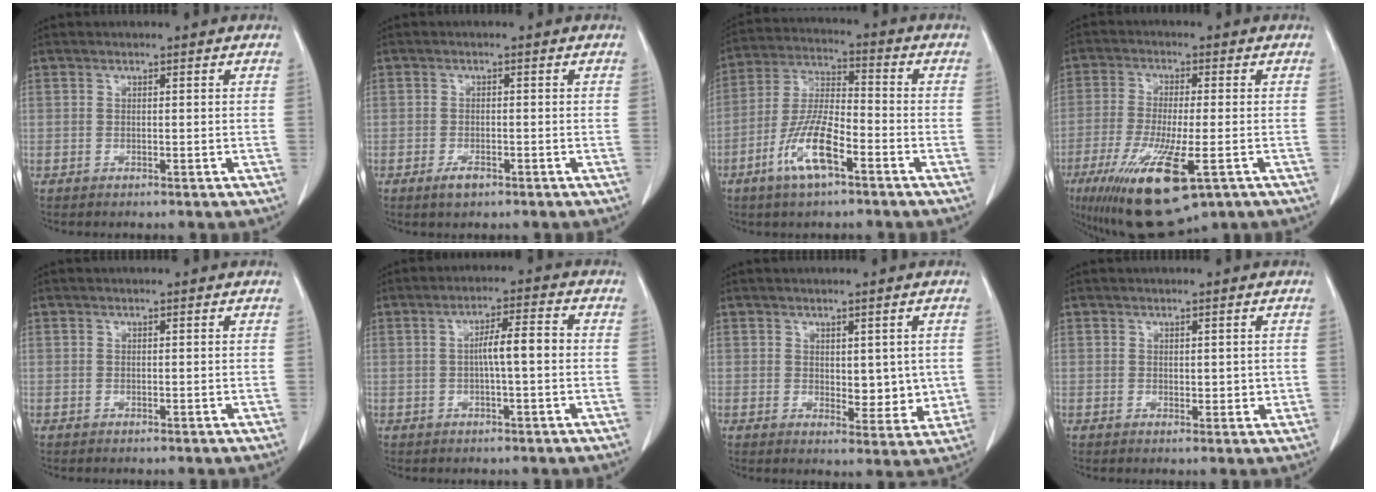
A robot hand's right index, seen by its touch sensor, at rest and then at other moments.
{"total": 2.2, "force": [-1.4, 1.0, 1.4], "torque": [-0.026, 0.001, -0.021]}
{"total": 10.5, "force": [-5.1, 2.5, 8.8], "torque": [-0.181, -0.003, -0.096]}
{"total": 15.0, "force": [-7.2, 3.3, 12.7], "torque": [-0.235, -0.042, -0.114]}
{"total": 0.0}
{"total": 5.1, "force": [-0.3, 0.5, 5.1], "torque": [-0.086, 0.014, -0.004]}
{"total": 5.3, "force": [0.5, 2.9, 4.4], "torque": [-0.045, -0.011, 0.017]}
{"total": 1.9, "force": [0.3, 1.3, 1.4], "torque": [-0.013, -0.003, 0.009]}